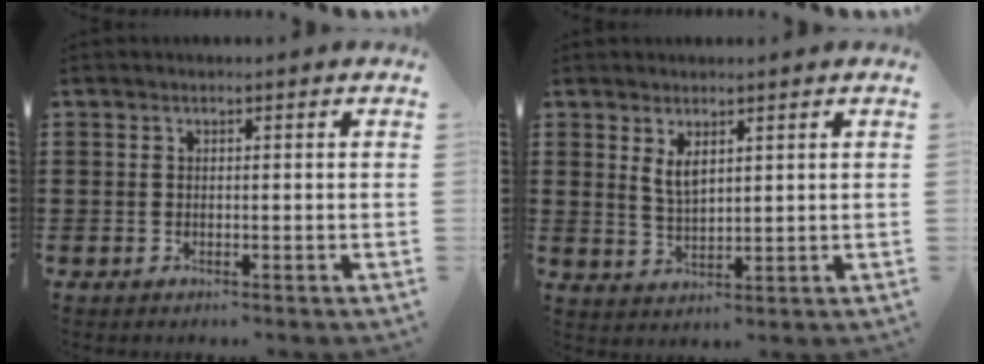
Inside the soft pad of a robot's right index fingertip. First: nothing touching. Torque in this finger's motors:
{"motor_torque": [0.21, -0.17, 0.09, 0.06]}